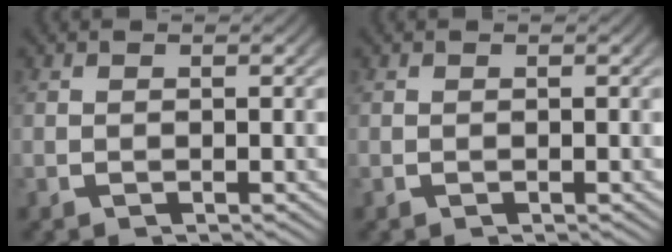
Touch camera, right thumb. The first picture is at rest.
{"total": 0.0}